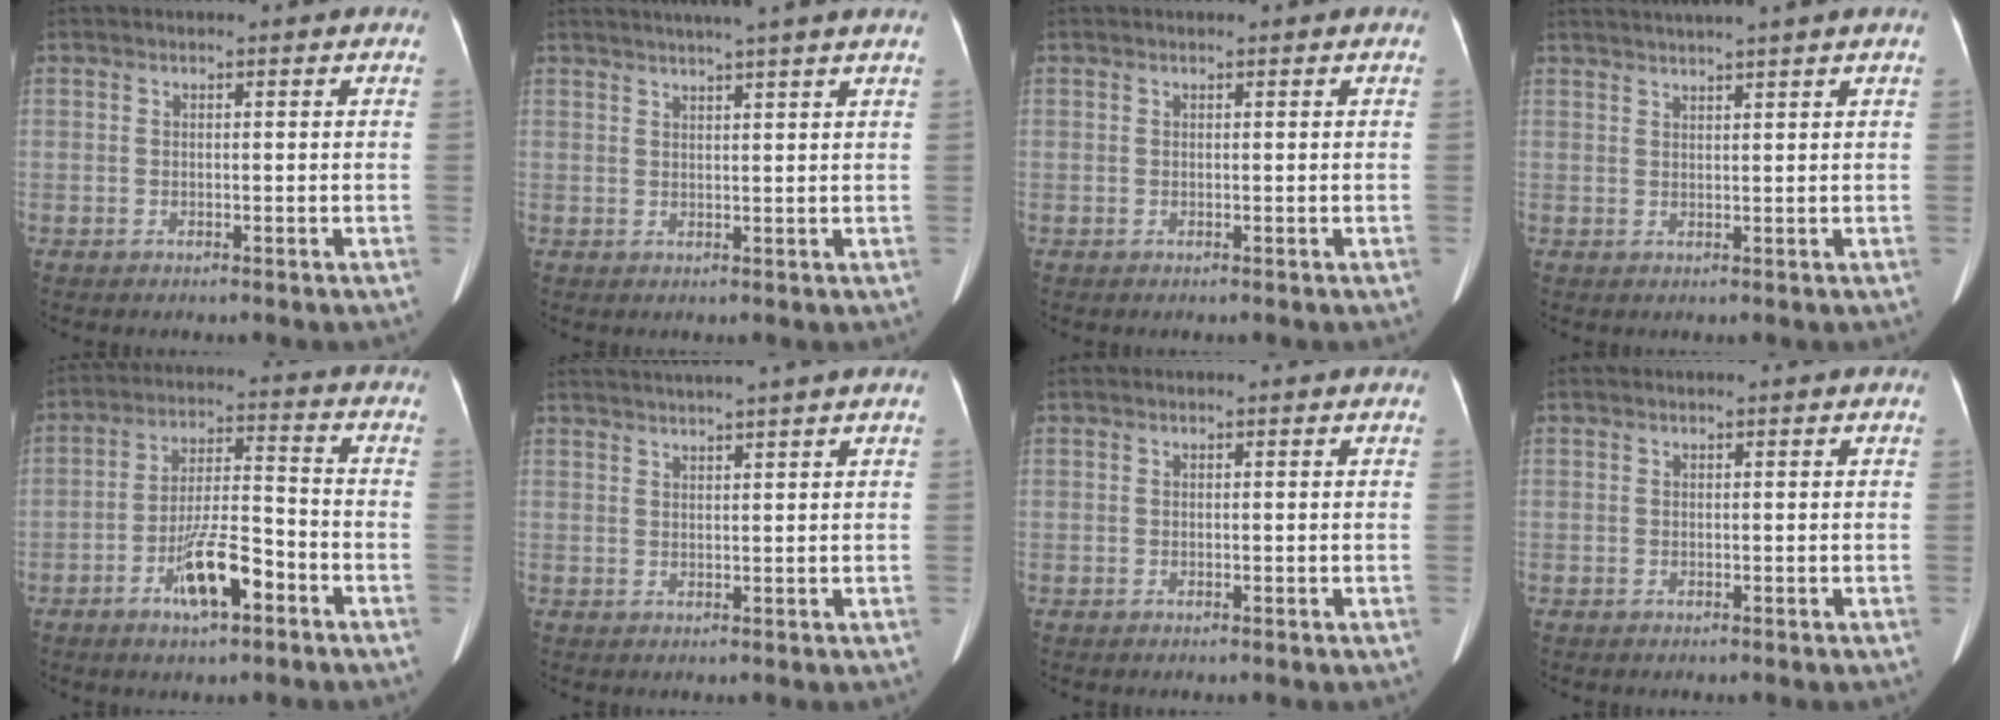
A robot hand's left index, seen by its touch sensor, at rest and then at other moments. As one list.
[{"total": 7.9, "force": [6.6, -1.3, 4.2], "torque": [-0.057, 0.022, 0.076]}, {"total": 0.0}, {"total": 5.6, "force": [4.8, -1.4, 2.6], "torque": [-0.034, 0.021, 0.068]}, {"total": 9.4, "force": [-4.8, 2.2, 7.8], "torque": [-0.152, 0.003, -0.081]}, {"total": 5.8, "force": [4.9, -1.5, 2.6], "torque": [-0.035, 0.020, 0.071]}, {"total": 0.0}, {"total": 0.0}]